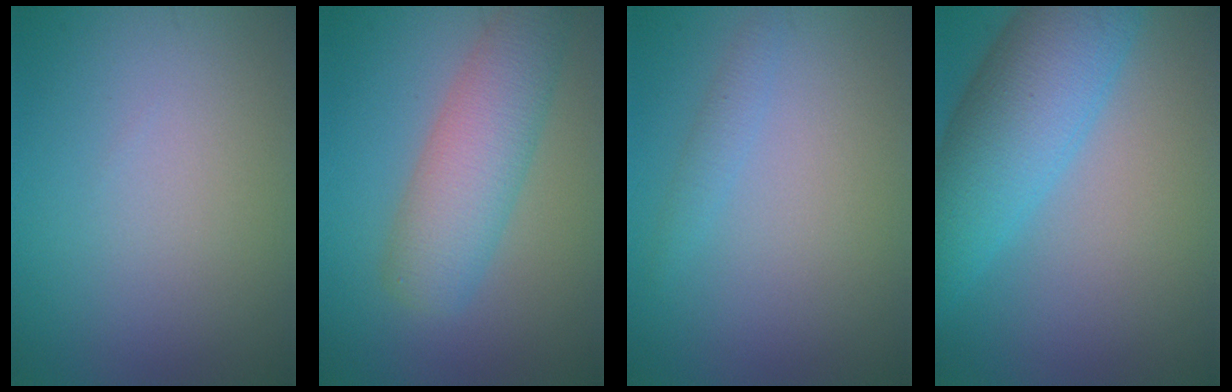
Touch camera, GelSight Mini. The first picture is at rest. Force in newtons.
{"total": 5.6, "press": 5.6, "slide": 0.4}
{"total": 1.1, "press": 1.1, "slide": 0.1}
{"total": 8.2, "press": 8.2, "slide": 0.1}